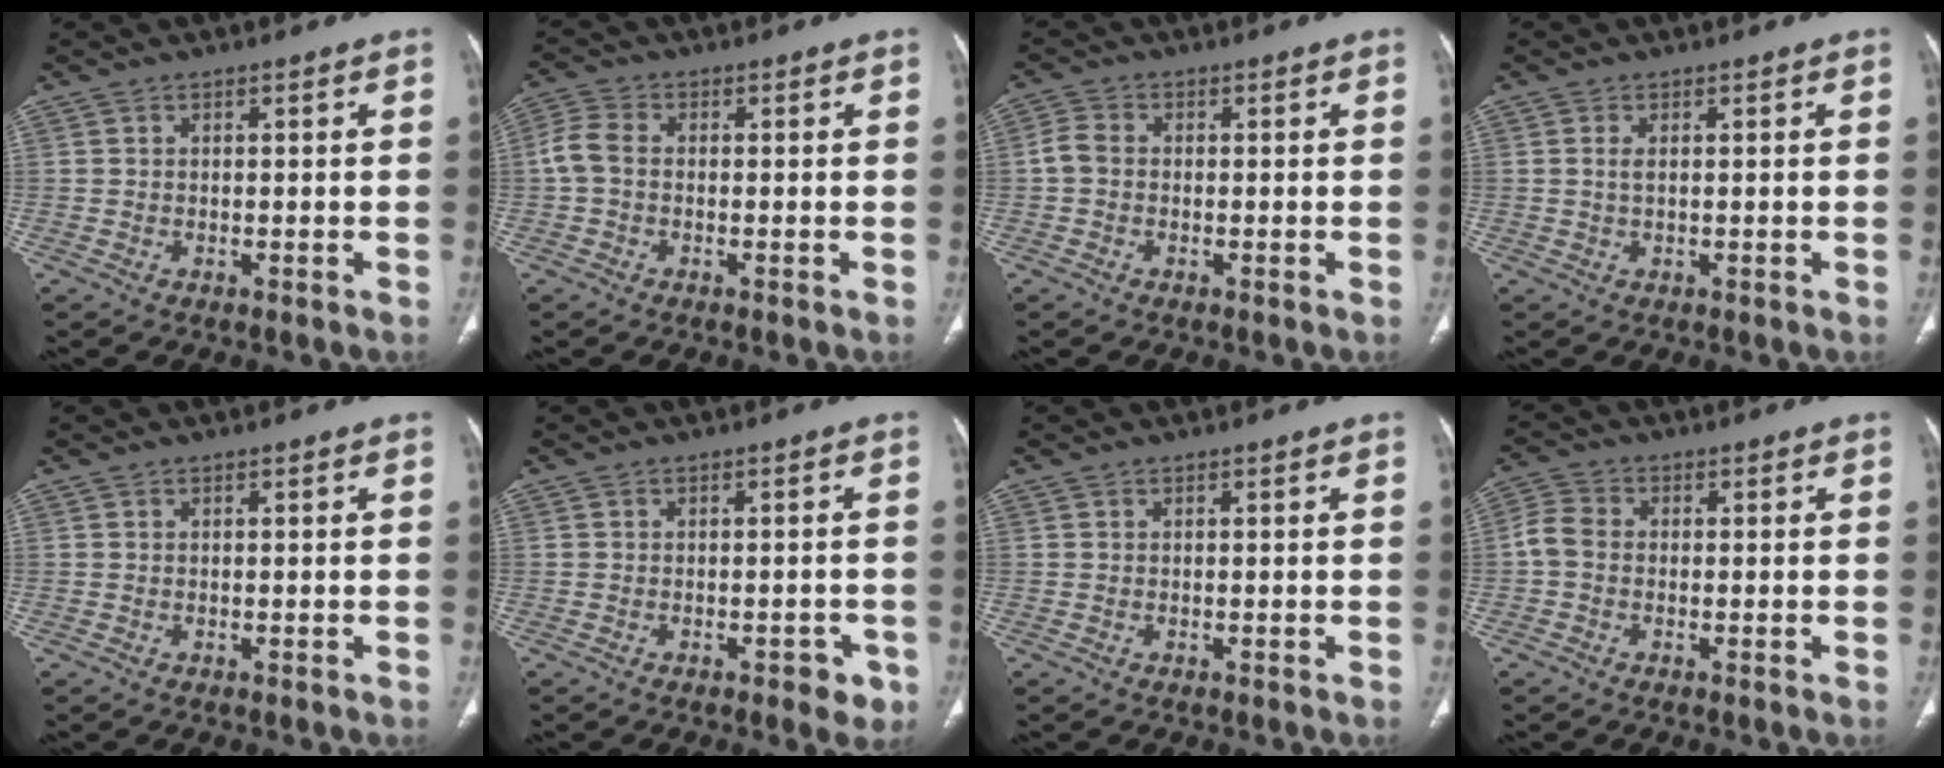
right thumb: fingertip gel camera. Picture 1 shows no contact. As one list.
[{"total": 4.3, "force": [-0.4, 2.9, 3.1], "torque": [-0.074, 0.011, -0.018]}, {"total": 3.0, "force": [-0.4, 2.3, 1.9], "torque": [-0.039, 0.008, -0.016]}, {"total": 1.4, "force": [0.3, 0.6, 1.3], "torque": [-0.031, 0.001, 0.007]}, {"total": 0.0}, {"total": 3.5, "force": [-1.8, 1.8, 2.4], "torque": [-0.015, 0.009, -0.020]}, {"total": 0.0}, {"total": 4.1, "force": [-0.6, 3.2, 2.6], "torque": [-0.054, 0.010, -0.021]}]